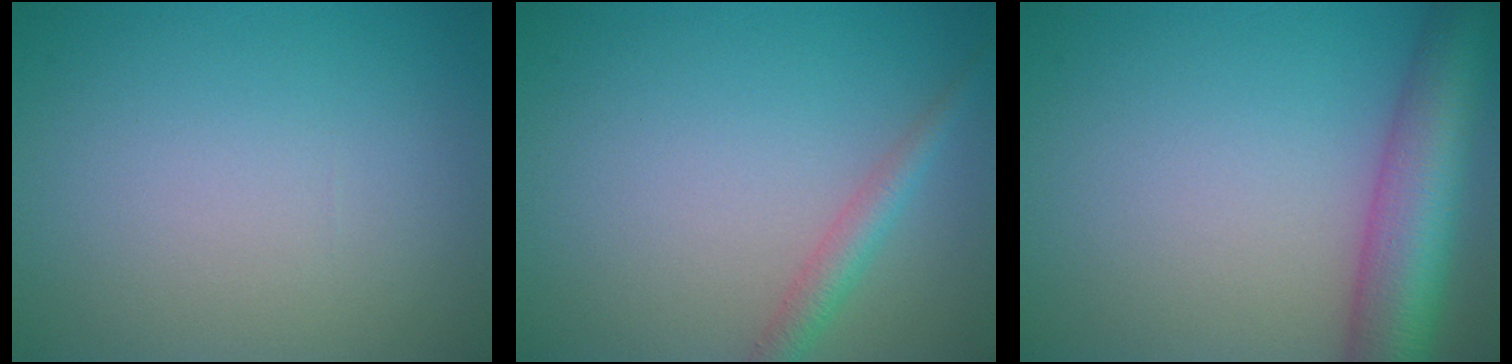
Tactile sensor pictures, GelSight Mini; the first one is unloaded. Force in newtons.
{"total": 2.1, "press": 2.1, "slide": 0.0}
{"total": 8.2, "press": 8.2, "slide": 0.4}